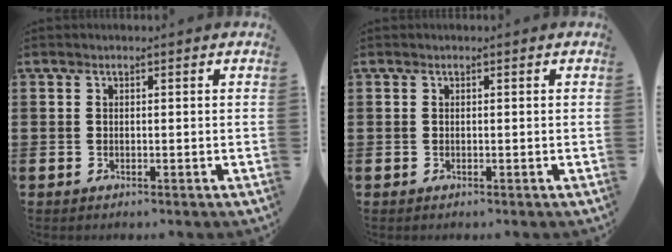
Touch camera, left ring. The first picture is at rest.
{"total": 0.0}